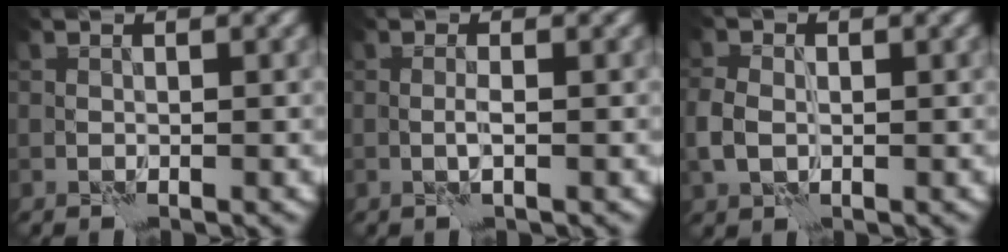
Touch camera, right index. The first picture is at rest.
{"total": 0.9, "force": [0.1, -0.2, 0.8], "torque": [-0.017, -0.001, 0.000]}
{"total": 2.5, "force": [0.0, 1.8, 1.7], "torque": [-0.043, -0.001, -0.004]}